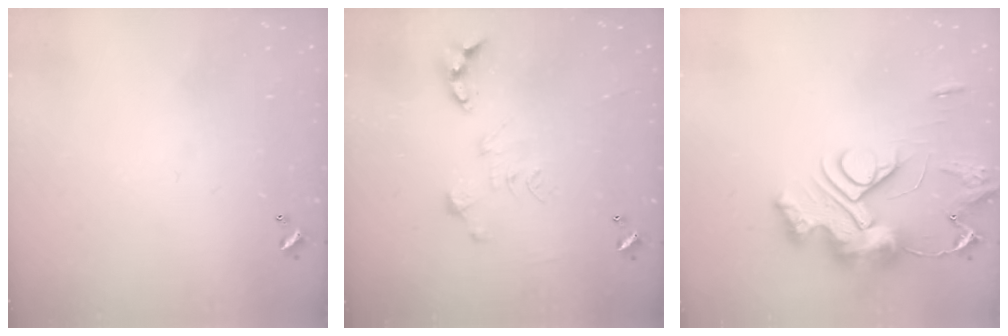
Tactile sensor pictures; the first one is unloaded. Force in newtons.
{"total": 0.0}
{"total": 18.2, "press": 18.1, "slide": 0.9}